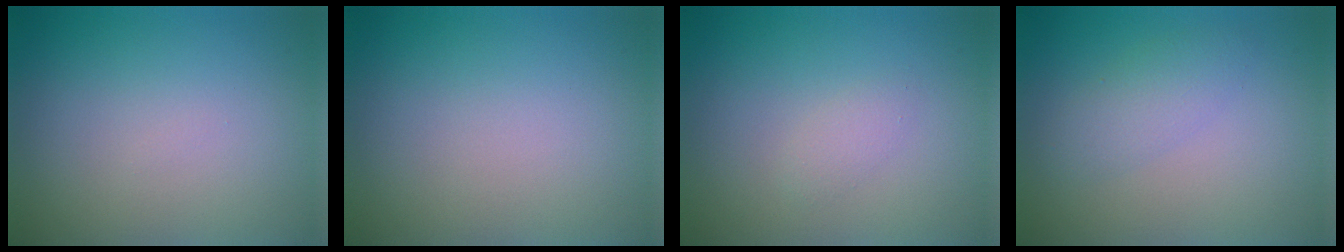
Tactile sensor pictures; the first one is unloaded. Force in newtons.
{"total": 0.0}
{"total": 1.0, "press": 1.0, "slide": 0.0}
{"total": 2.2, "press": 2.2, "slide": 0.1}